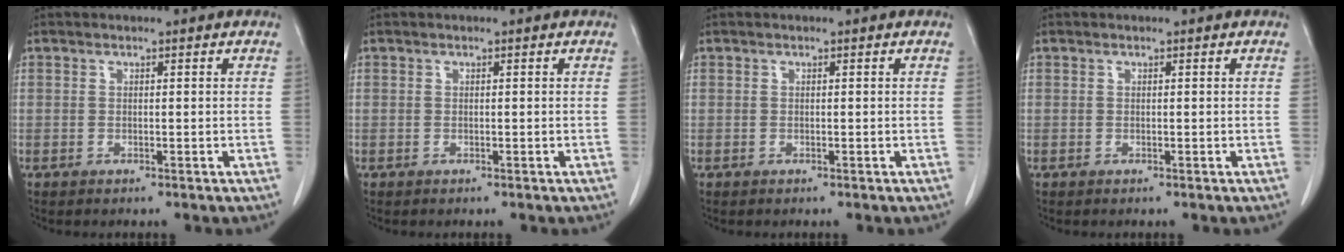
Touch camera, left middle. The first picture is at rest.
{"total": 0.0}
{"total": 0.0}
{"total": 0.0}